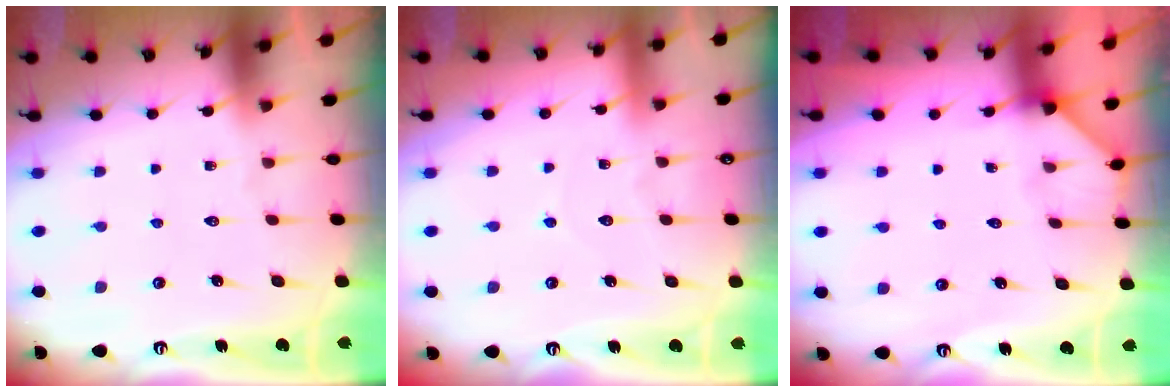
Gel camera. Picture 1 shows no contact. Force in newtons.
{"total": 3.5, "press": 3.5, "slide": 0.3}
{"total": 2.0, "press": 2.0, "slide": 0.3}